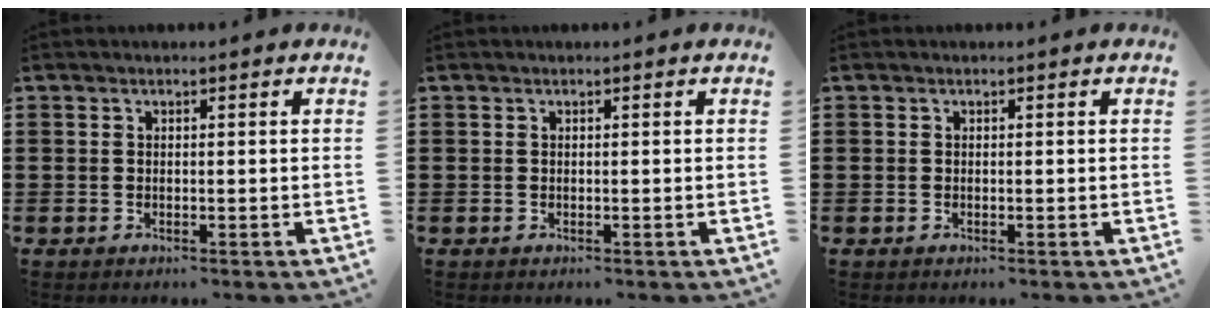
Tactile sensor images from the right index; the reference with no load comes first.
{"total": 0.0}
{"total": 0.0}